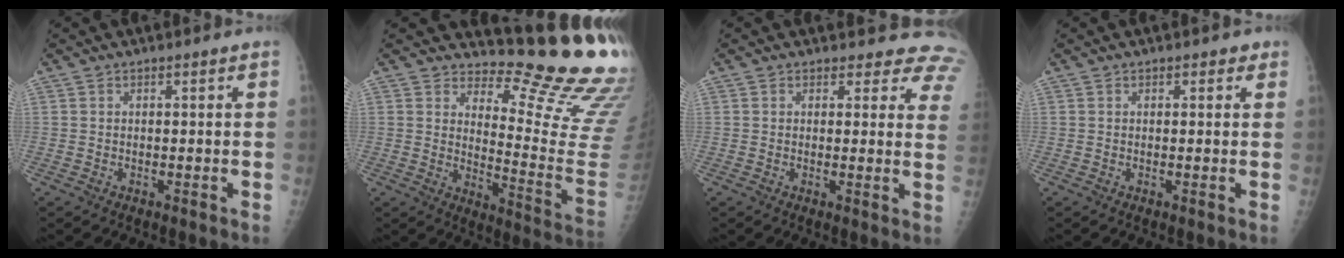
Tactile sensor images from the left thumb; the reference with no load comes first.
{"total": 17.5, "force": [15.6, 2.7, 7.4], "torque": [-0.063, -0.196, 0.186]}
{"total": 9.7, "force": [8.4, 4.6, 1.6], "torque": [0.036, -0.040, 0.055]}
{"total": 1.3, "force": [0.8, 0.9, 0.6], "torque": [0.006, -0.001, 0.004]}